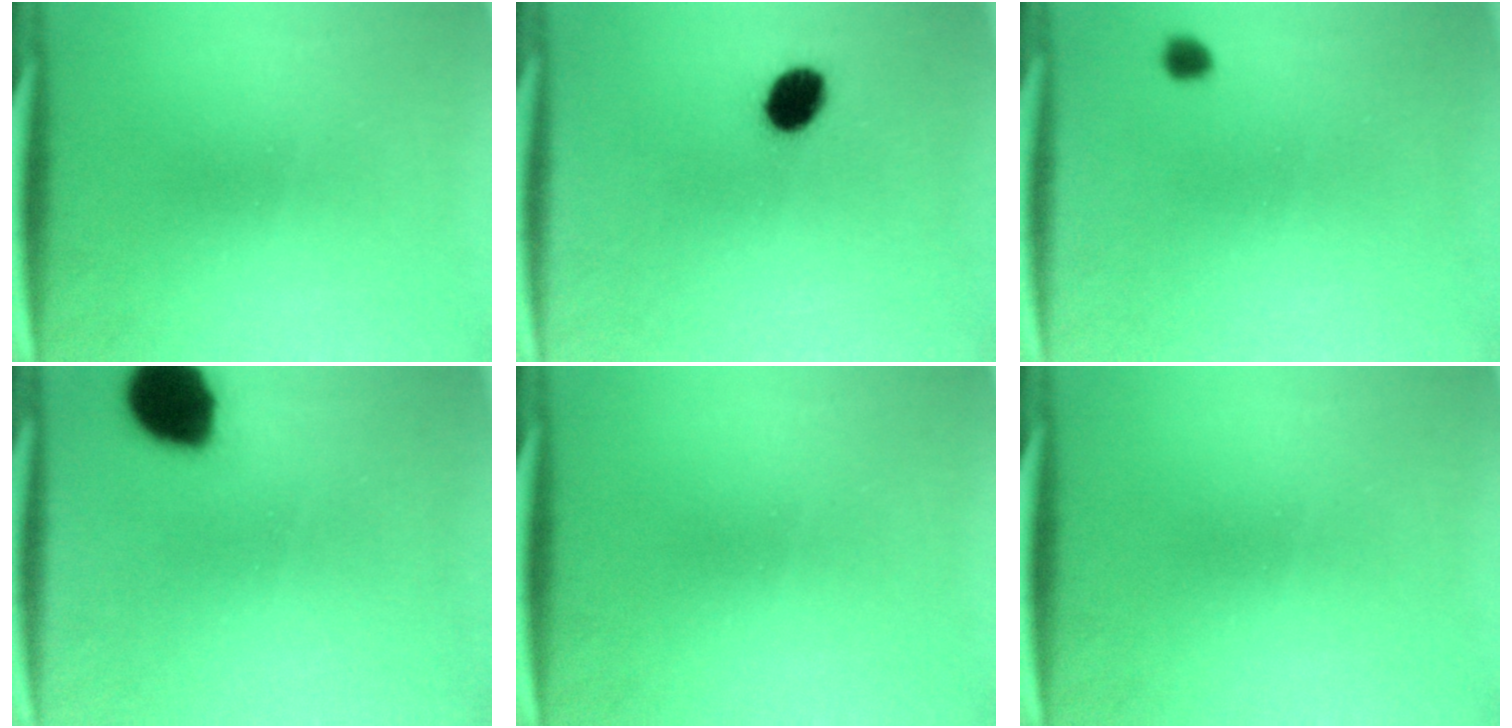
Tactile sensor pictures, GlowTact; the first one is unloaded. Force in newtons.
{"total": 6.7}
{"total": 1.7}
{"total": 13.9}
{"total": 0.0}
{"total": 0.0}